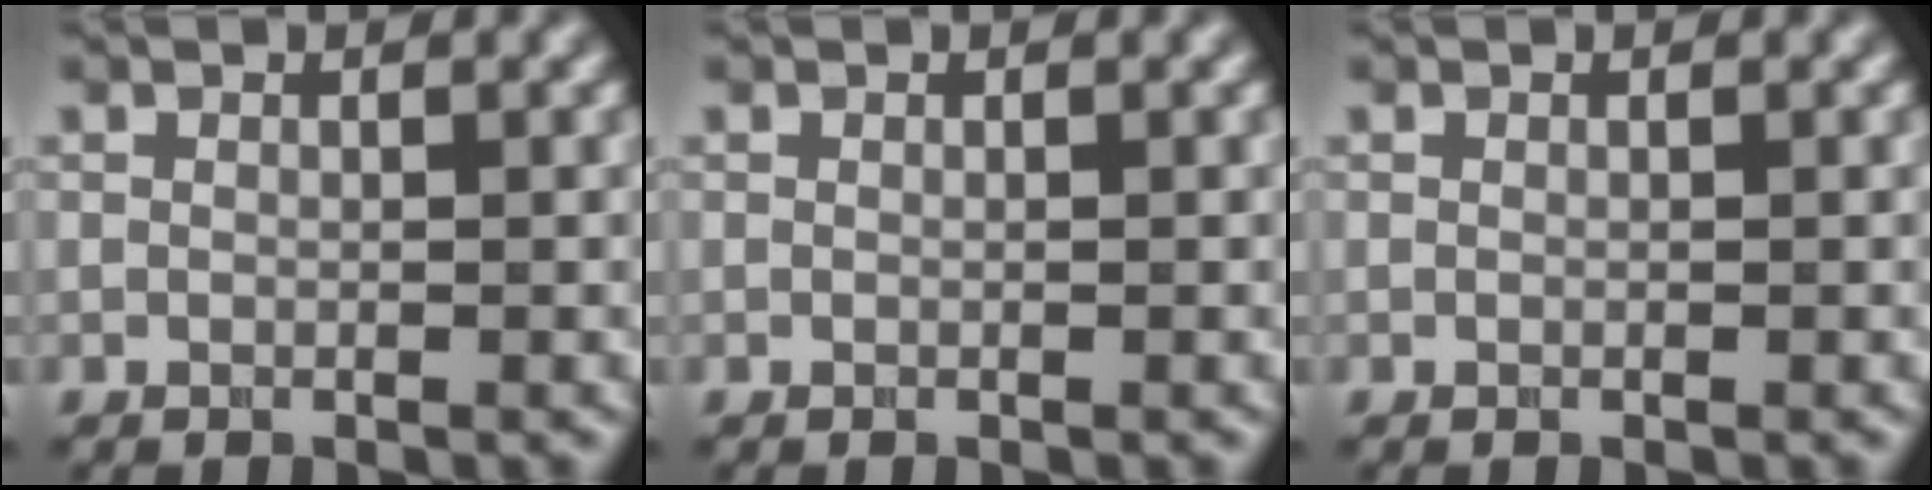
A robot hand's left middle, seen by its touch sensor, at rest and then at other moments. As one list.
[{"total": 0.0}, {"total": 0.0}]